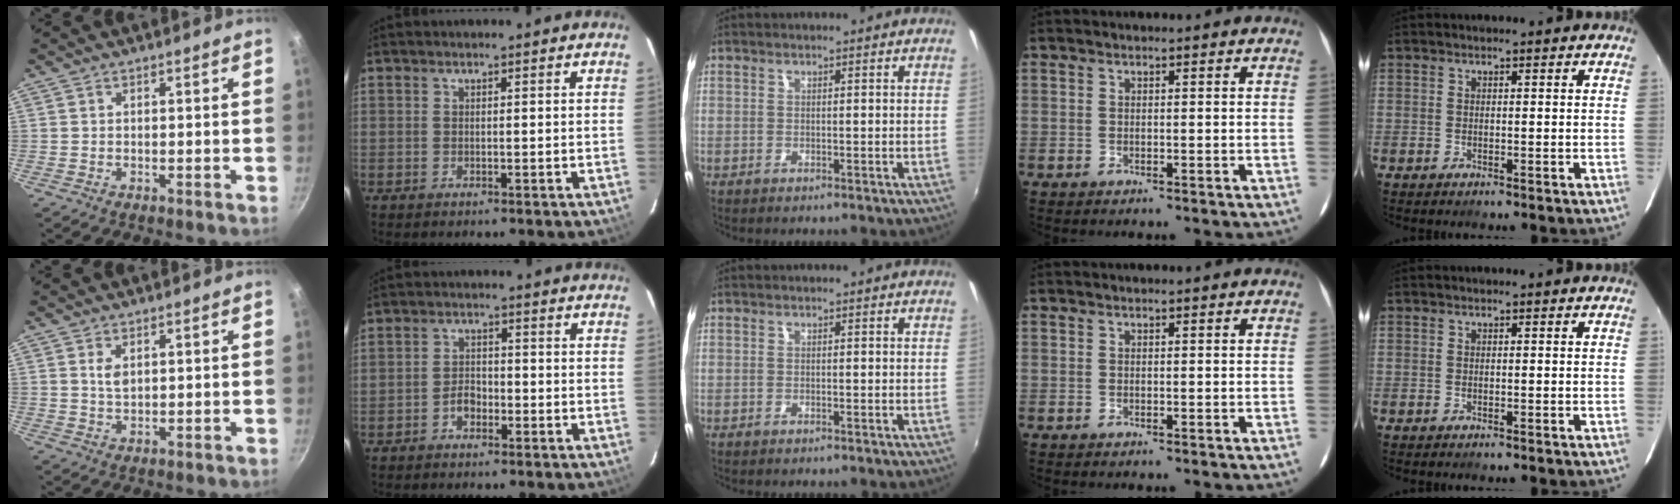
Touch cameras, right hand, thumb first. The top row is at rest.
{"thumb": {"total": 2.8, "force": [1.0, 1.6, 2.1], "torque": [-0.036, -0.007, 0.020]}, "index": {"total": 3.0, "force": [-1.8, 1.8, 1.6], "torque": [-0.032, 0.008, -0.031]}}